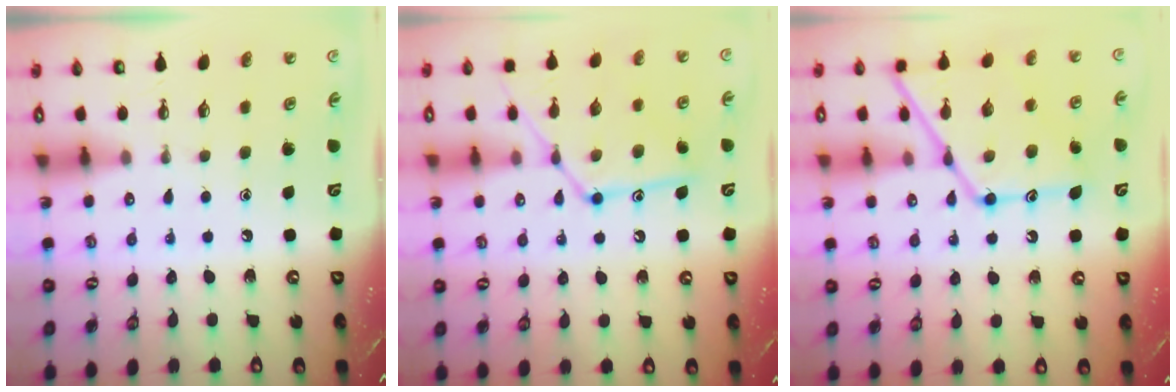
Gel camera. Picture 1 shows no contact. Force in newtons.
{"total": 14.2, "press": 14.2, "slide": 0.9}
{"total": 17.0, "press": 16.9, "slide": 1.6}